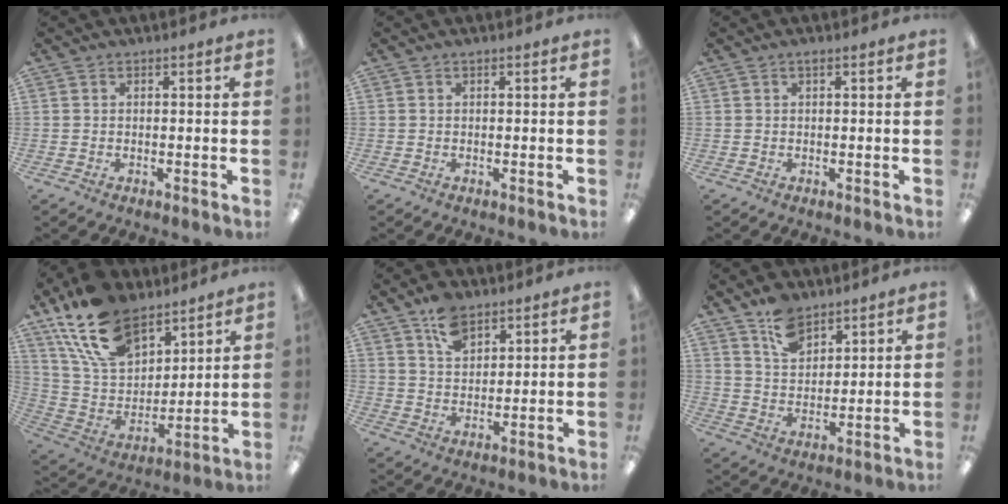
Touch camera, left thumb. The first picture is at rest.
{"total": 0.0}
{"total": 0.7, "force": [0.4, 0.1, 0.5], "torque": [-0.012, 0.002, 0.008]}
{"total": 19.5, "force": [13.6, 10.3, 9.5], "torque": [-0.196, -0.063, 0.254]}
{"total": 7.8, "force": [5.4, 4.4, 3.6], "torque": [-0.063, -0.018, 0.098]}
{"total": 8.9, "force": [6.6, 4.8, 3.4], "torque": [-0.057, -0.032, 0.121]}